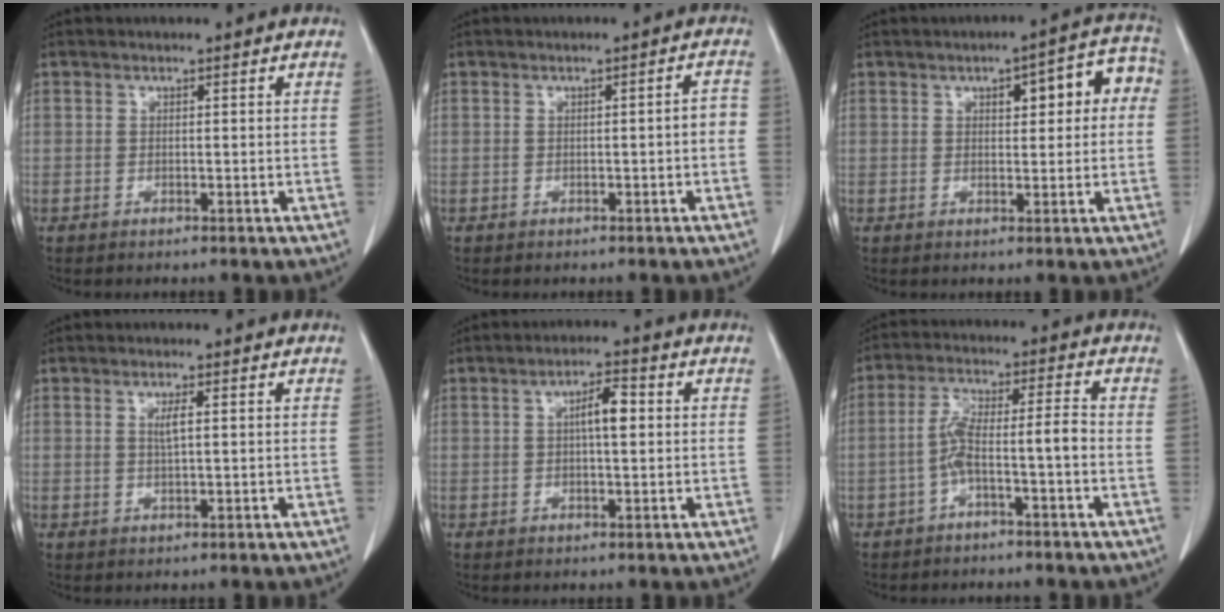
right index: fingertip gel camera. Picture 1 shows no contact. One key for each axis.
{"total": 1.9, "fx": -0.5, "fy": 0.4, "fz": 1.7, "tx": -0.017, "ty": 0.006, "tz": -0.007}
{"total": 7.5, "fx": 1.7, "fy": 2.5, "fz": 6.9, "tx": -0.080, "ty": 0.033, "tz": 0.016}
{"total": 1.9, "fx": 0.5, "fy": 0.0, "fz": 1.8, "tx": -0.037, "ty": 0.000, "tz": 0.009}
{"total": 4.3, "fx": 0.7, "fy": 0.9, "fz": 4.2, "tx": -0.071, "ty": 0.009, "tz": 0.008}
{"total": 6.1, "fx": -2.1, "fy": 0.2, "fz": 5.7, "tx": -0.110, "ty": 0.030, "tz": -0.034}